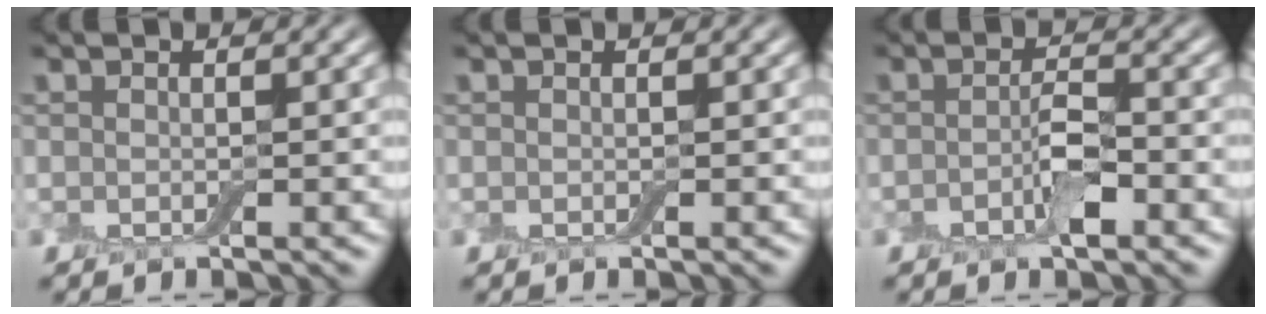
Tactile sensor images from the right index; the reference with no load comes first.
{"total": 0.0}
{"total": 2.6, "force": [-0.9, 0.9, 2.3], "torque": [-0.039, 0.001, -0.020]}